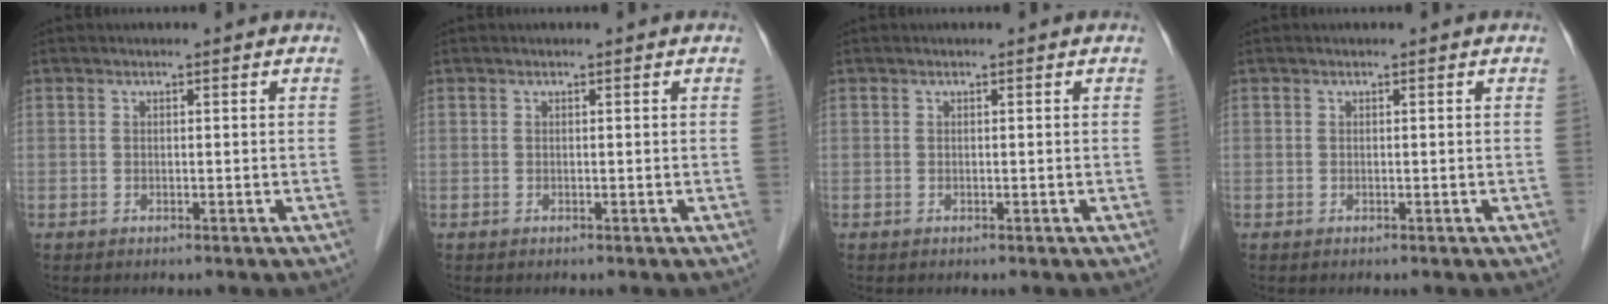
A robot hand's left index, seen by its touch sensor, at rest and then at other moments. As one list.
[{"total": 0.0}, {"total": 0.0}, {"total": 0.0}]